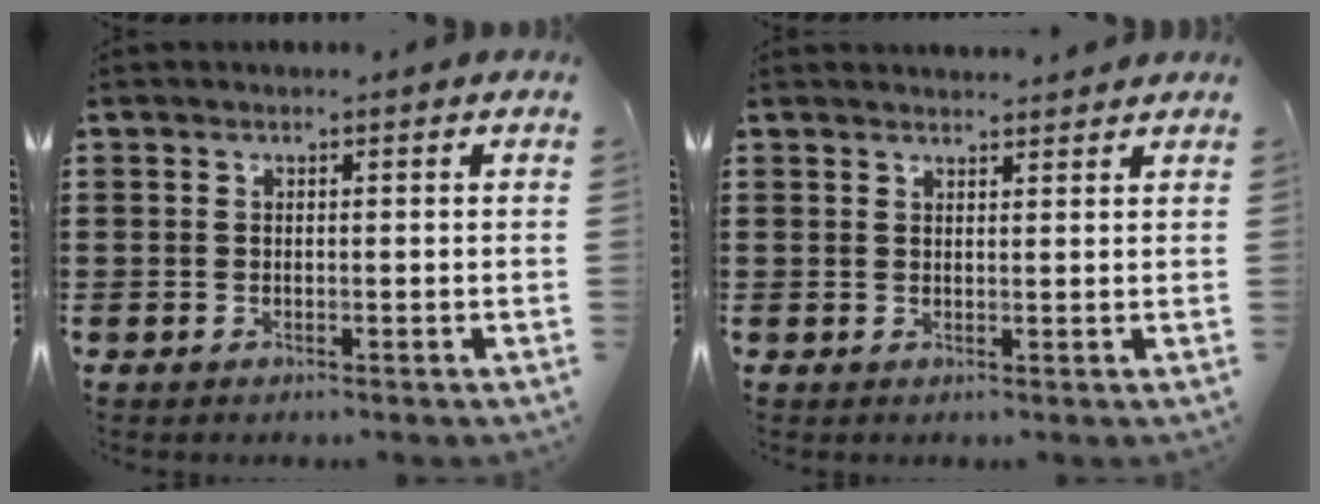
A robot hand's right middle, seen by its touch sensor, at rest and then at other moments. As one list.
[{"total": 1.7, "force": [1.7, 0.1, -0.1], "torque": [-0.004, 0.001, 0.034]}]